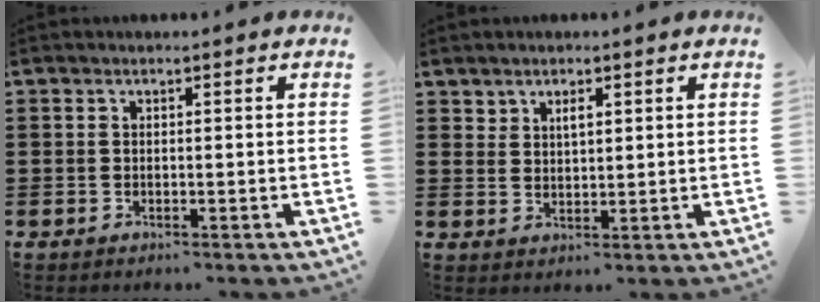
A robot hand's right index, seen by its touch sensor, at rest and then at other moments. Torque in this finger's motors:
{"motor_torque": [-0.37, 0.56, 0.03, 0.00]}